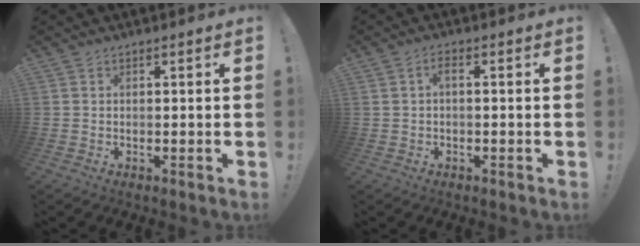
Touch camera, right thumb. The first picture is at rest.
{"total": 2.3, "force": [-0.5, 0.7, 2.1], "torque": [-0.040, 0.009, -0.010]}